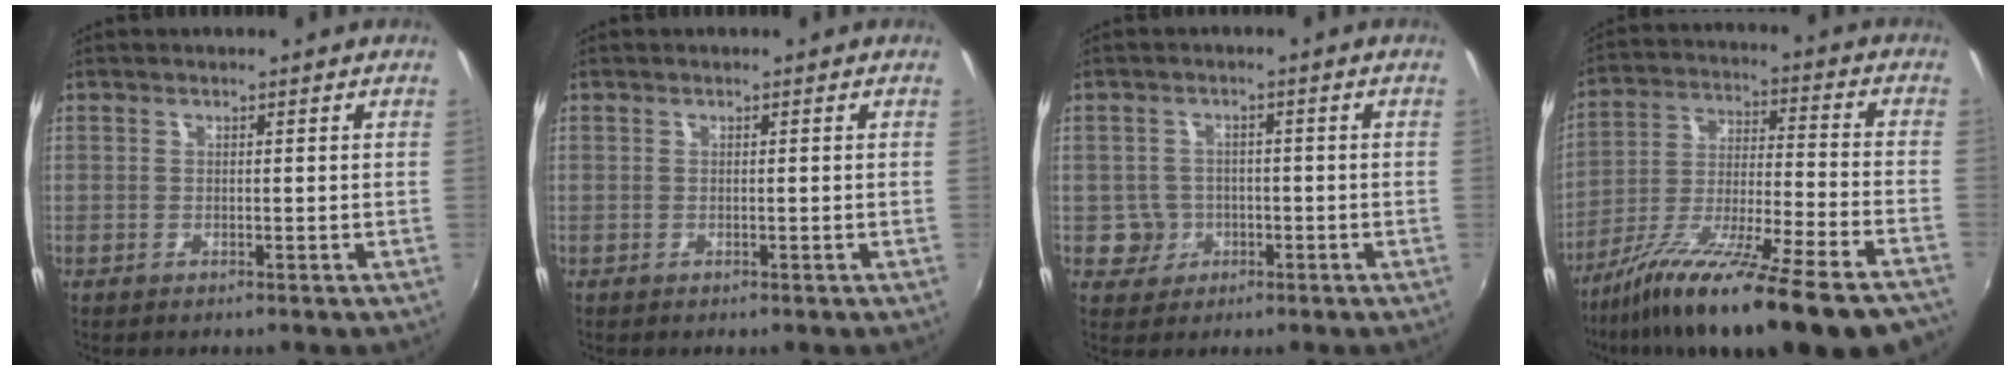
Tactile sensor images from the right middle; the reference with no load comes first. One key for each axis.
{"total": 0.0}
{"total": 4.1, "fx": -1.3, "fy": 3.9, "fz": 0.3, "tx": -0.014, "ty": 0.010, "tz": -0.016}
{"total": 24.9, "fx": -19.3, "fy": 2.0, "fz": 15.6, "tx": -0.270, "ty": -0.065, "tz": -0.304}